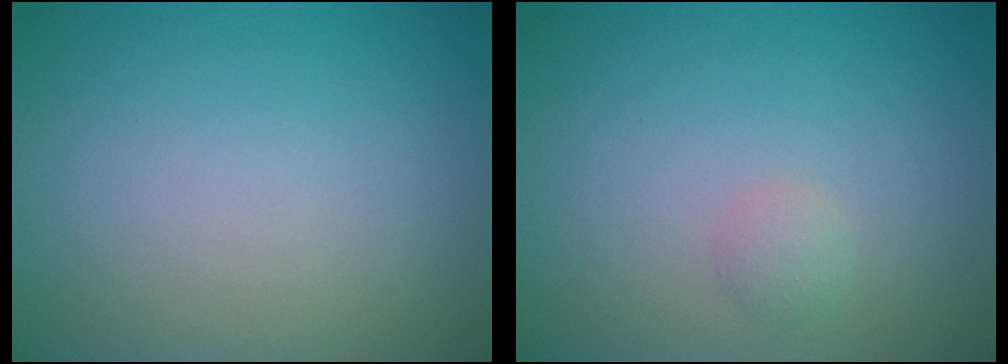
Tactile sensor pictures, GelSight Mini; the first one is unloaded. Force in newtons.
{"total": 1.0, "press": 1.0, "slide": 0.1}